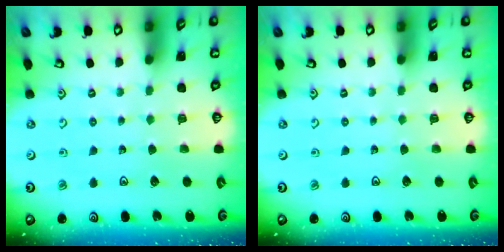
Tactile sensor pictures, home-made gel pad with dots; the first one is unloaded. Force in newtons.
{"total": 0.0}